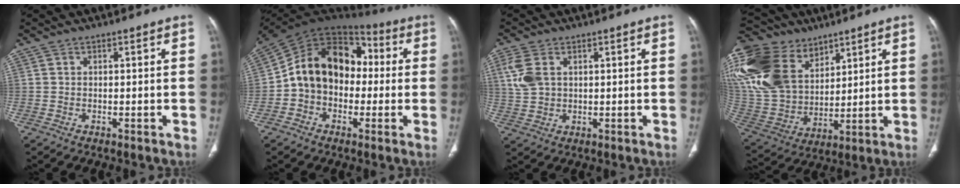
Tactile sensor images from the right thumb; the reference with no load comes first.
{"total": 17.0, "force": [-0.3, 12.7, 11.3], "torque": [-0.151, 0.050, -0.018]}
{"total": 6.1, "force": [2.1, 3.9, 4.2], "torque": [-0.105, 0.003, 0.048]}
{"total": 30.9, "force": [15.2, 20.3, 17.5], "torque": [-0.416, 0.024, 0.309]}